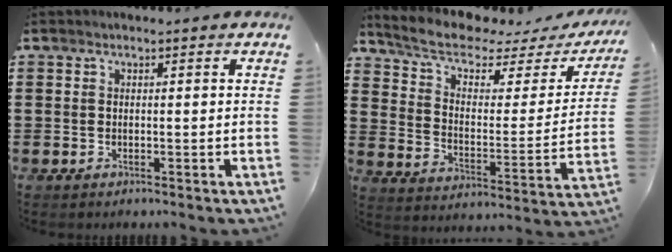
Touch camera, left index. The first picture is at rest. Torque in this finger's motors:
{"motor_torque": [2.14, 0.00, 0.48, 0.09]}